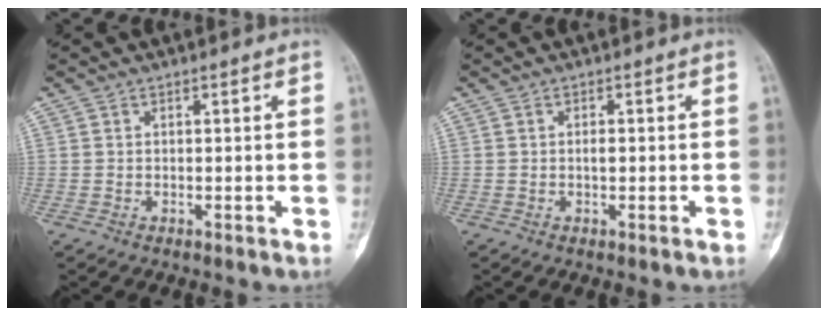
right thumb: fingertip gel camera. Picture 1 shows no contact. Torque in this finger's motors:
{"motor_torque": [0.54, -0.07, 0.27, 0.09, 0.11]}